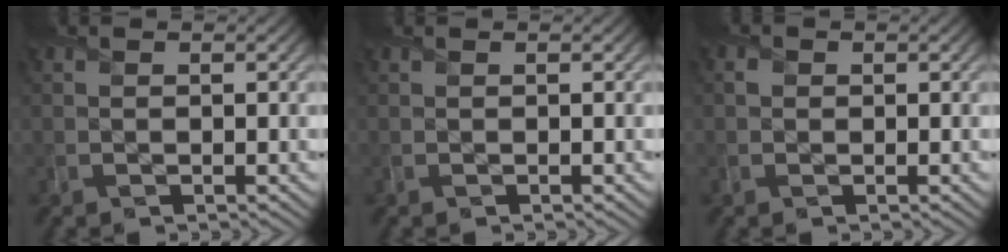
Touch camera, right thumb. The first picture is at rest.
{"total": 0.0}
{"total": 0.8, "force": [0.1, 0.8, 0.1], "torque": [0.001, -0.002, 0.000]}